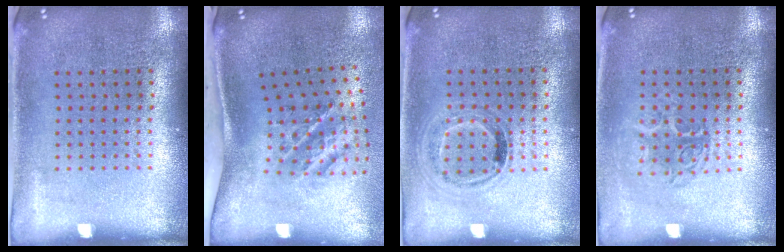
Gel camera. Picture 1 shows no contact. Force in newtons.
{"total": 2.2, "press": 1.2, "slide": 1.8}
{"total": 0.9, "press": 0.8, "slide": 0.4}
{"total": 1.2, "press": 1.1, "slide": 0.6}